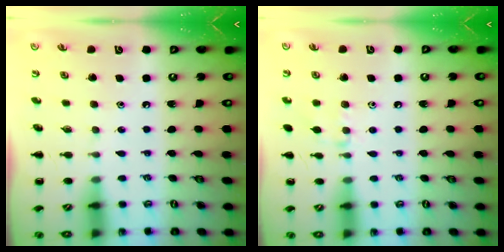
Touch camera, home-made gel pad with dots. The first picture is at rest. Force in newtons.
{"total": 6.6, "press": 6.2, "slide": 2.0}